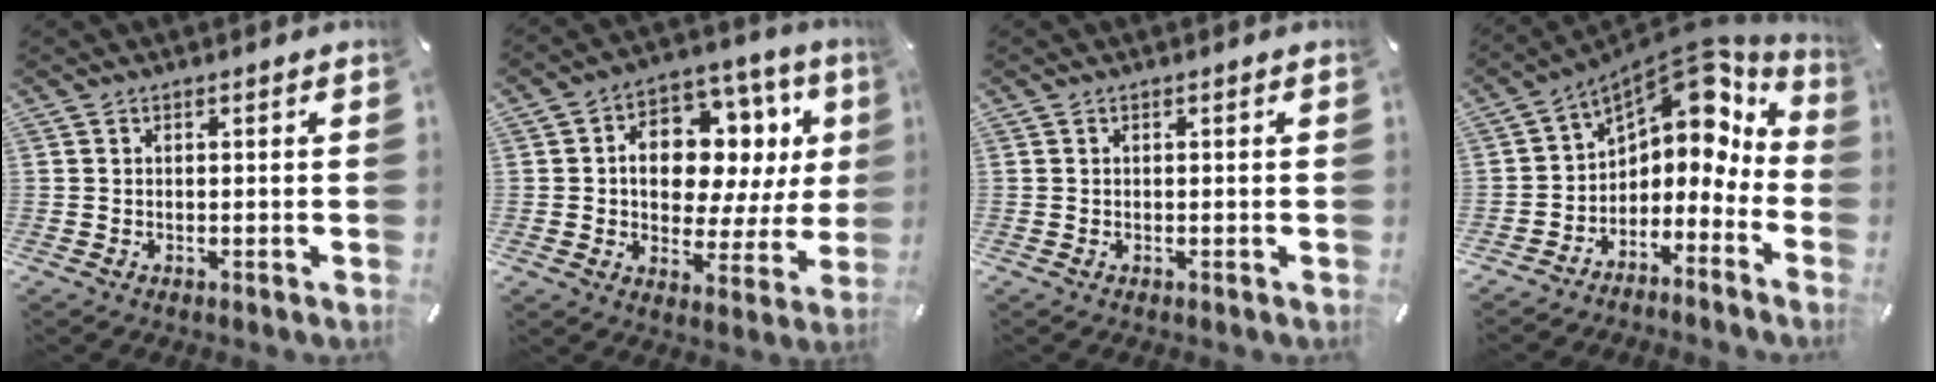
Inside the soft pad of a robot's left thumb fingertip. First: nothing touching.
{"total": 13.7, "force": [3.4, 9.8, 9.0], "torque": [-0.131, -0.031, 0.064]}
{"total": 0.0}
{"total": 8.6, "force": [5.7, 5.2, 3.9], "torque": [-0.064, -0.067, 0.097]}